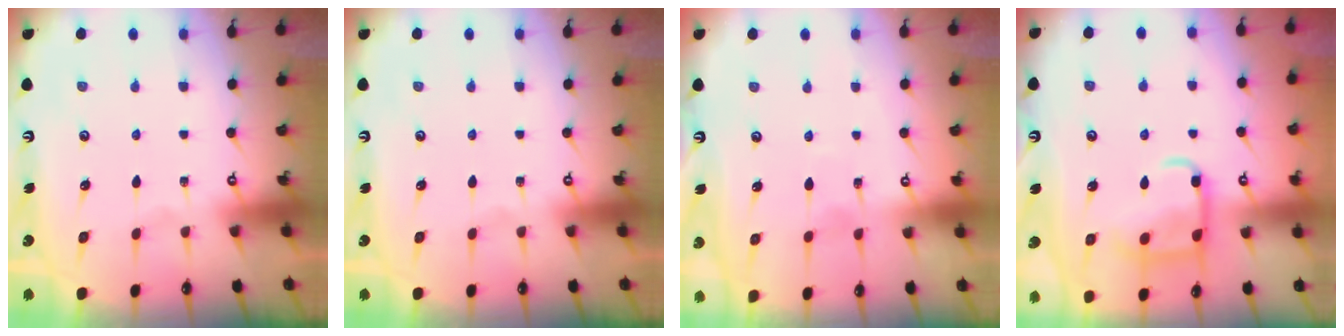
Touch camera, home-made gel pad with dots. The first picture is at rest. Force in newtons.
{"total": 0.0}
{"total": 7.1, "press": 7.0, "slide": 0.8}
{"total": 11.2, "press": 11.2, "slide": 0.6}